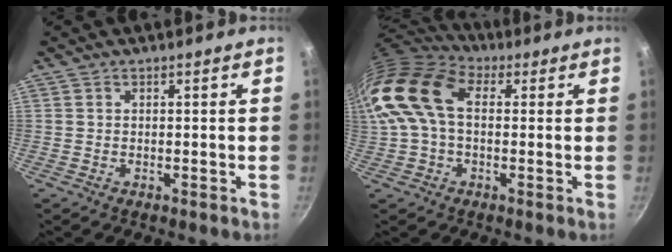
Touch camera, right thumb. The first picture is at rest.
{"total": 16.9, "force": [2.8, 10.7, 12.8], "torque": [-0.253, 0.029, 0.037]}